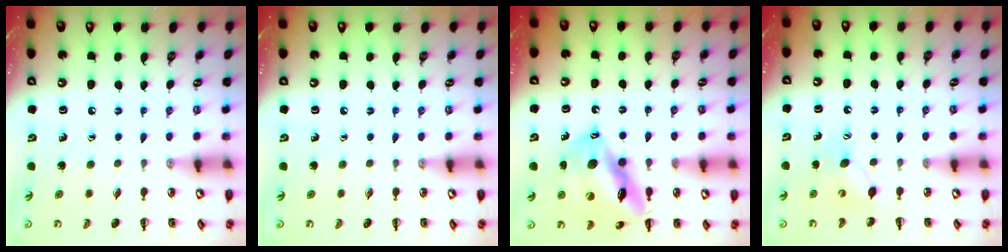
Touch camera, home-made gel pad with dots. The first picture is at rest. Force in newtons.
{"total": 0.0}
{"total": 16.2, "press": 15.8, "slide": 3.6}
{"total": 6.1, "press": 5.9, "slide": 1.4}